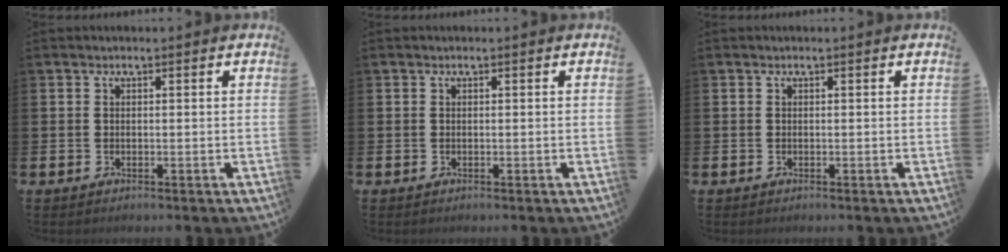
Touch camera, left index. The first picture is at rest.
{"total": 0.0}
{"total": 0.0}